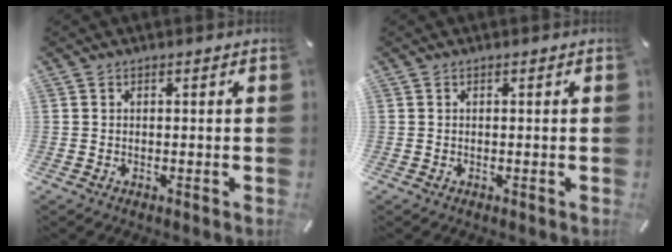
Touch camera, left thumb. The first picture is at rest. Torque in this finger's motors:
{"motor_torque": [0.00, 0.00, 0.00, 0.00, 0.00]}